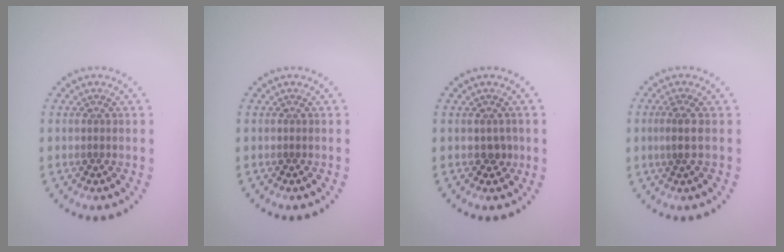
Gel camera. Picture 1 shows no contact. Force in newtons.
{"total": 0.0}
{"total": 1.0, "press": 0.9, "slide": 0.4}
{"total": 1.3, "press": 0.8, "slide": 0.9}